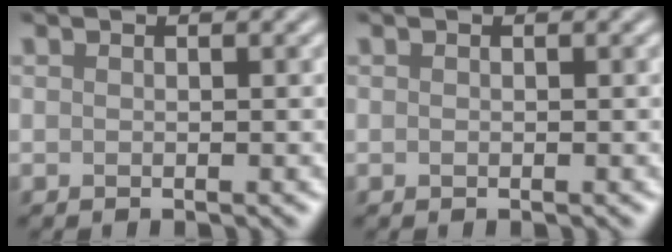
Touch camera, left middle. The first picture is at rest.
{"total": 0.0}